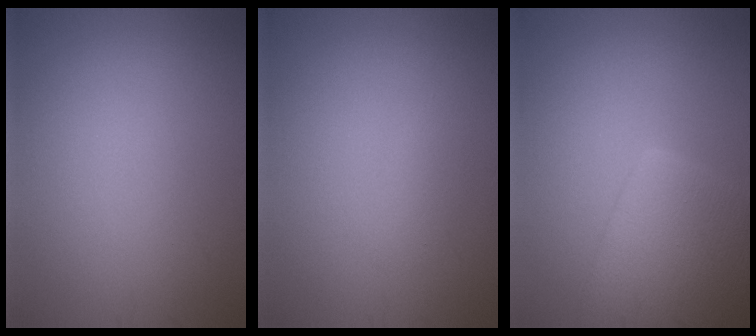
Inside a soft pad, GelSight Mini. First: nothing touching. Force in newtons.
{"total": 1.0, "press": 1.0, "slide": 0.1}
{"total": 8.6, "press": 8.6, "slide": 0.5}